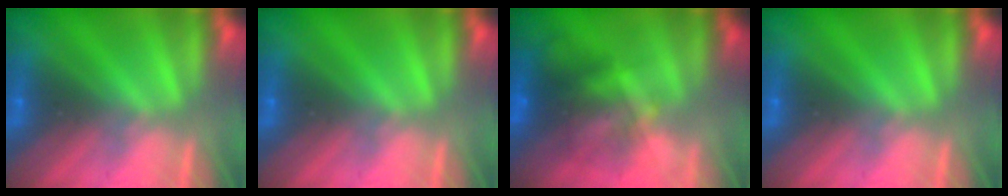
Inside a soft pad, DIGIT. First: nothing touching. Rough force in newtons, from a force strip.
{"total": 0.0}
{"total": 7.7}
{"total": 0.0}